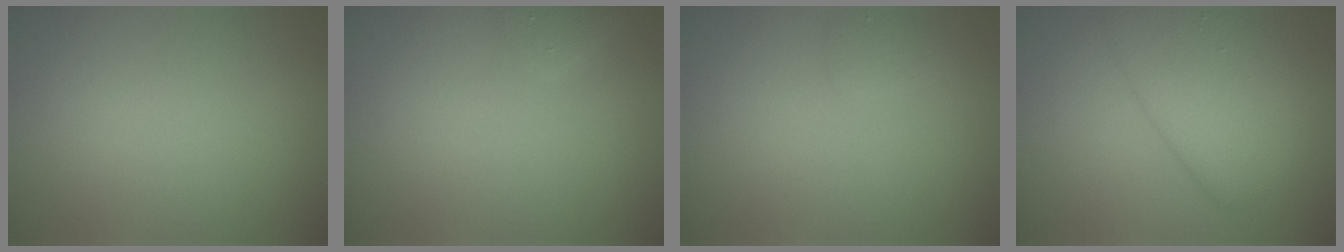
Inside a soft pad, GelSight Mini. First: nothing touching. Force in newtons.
{"total": 1.2, "press": 1.2, "slide": 0.1}
{"total": 1.1, "press": 1.1, "slide": 0.1}
{"total": 5.1, "press": 5.1, "slide": 0.3}